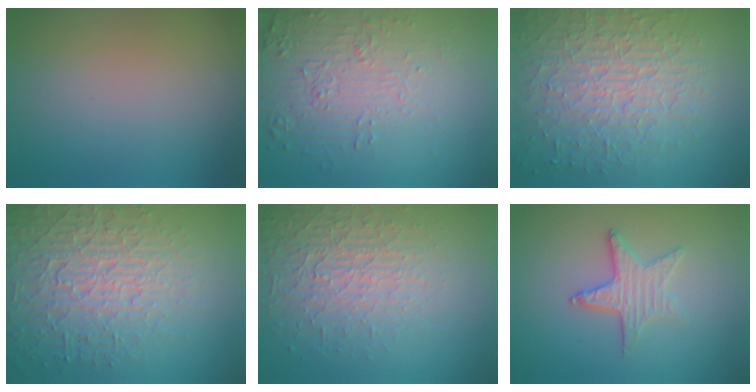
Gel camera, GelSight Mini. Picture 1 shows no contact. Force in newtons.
{"total": 6.0, "press": 3.8, "slide": 4.6}
{"total": 8.8, "press": 6.2, "slide": 6.3}
{"total": 7.1, "press": 6.8, "slide": 1.8}
{"total": 4.2, "press": 3.8, "slide": 1.7}
{"total": 2.8, "press": 2.5, "slide": 1.3}